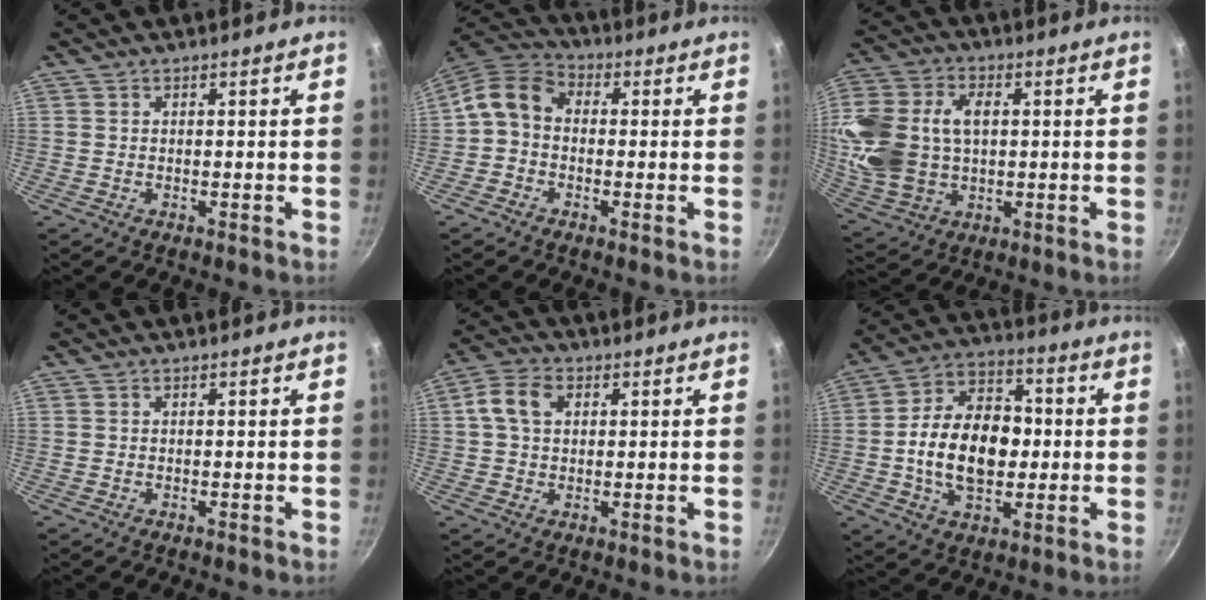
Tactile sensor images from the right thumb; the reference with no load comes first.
{"total": 7.6, "force": [-0.7, 6.0, 4.6], "torque": [-0.079, 0.033, -0.034]}
{"total": 18.4, "force": [2.0, 12.8, 13.1], "torque": [-0.275, 0.016, 0.043]}
{"total": 0.0}
{"total": 6.5, "force": [1.5, 4.7, 4.2], "torque": [-0.068, 0.013, 0.019]}
{"total": 17.1, "force": [-0.8, 11.3, 12.8], "torque": [-0.181, 0.027, -0.024]}